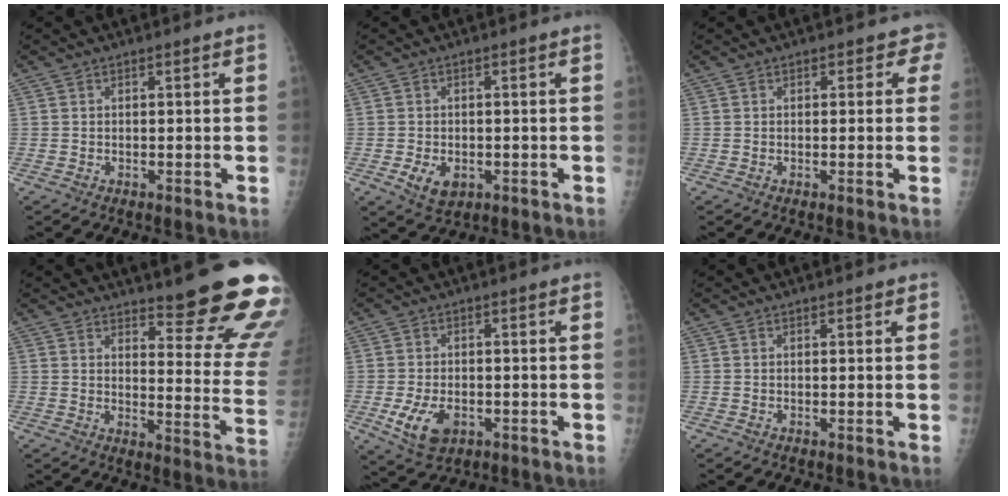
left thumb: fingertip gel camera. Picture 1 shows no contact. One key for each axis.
{"total": 4.8, "fx": -1.5, "fy": 3.4, "fz": 3.1, "tx": -0.044, "ty": -0.002, "tz": -0.015}
{"total": 2.0, "fx": 1.2, "fy": 1.5, "fz": 0.4, "tx": 0.024, "ty": -0.004, "tz": -0.004}
{"total": 19.2, "fx": 15.5, "fy": 3.4, "fz": 10.8, "tx": -0.108, "ty": -0.123, "tz": 0.190}
{"total": 7.2, "fx": -2.3, "fy": 4.6, "fz": 5.1, "tx": -0.089, "ty": -0.003, "tz": -0.031}
{"total": 0.7, "fx": 0.5, "fy": 0.5, "fz": 0.1, "tx": 0.003, "ty": -0.002, "tz": 0.001}